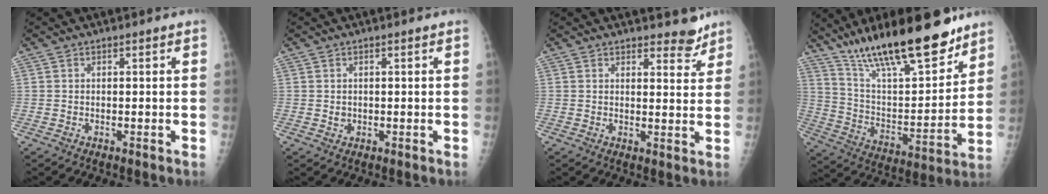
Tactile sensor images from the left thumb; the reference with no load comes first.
{"total": 1.0, "force": [0.2, 0.9, 0.5], "torque": [-0.005, -0.001, 0.007]}
{"total": 4.2, "force": [3.7, 1.6, 1.2], "torque": [0.004, -0.030, 0.046]}
{"total": 25.5, "force": [18.6, 6.9, 16.0], "torque": [-0.233, -0.077, 0.315]}